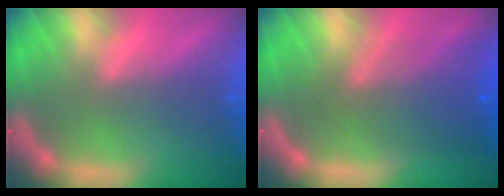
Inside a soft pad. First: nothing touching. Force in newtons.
{"total": 6.0}